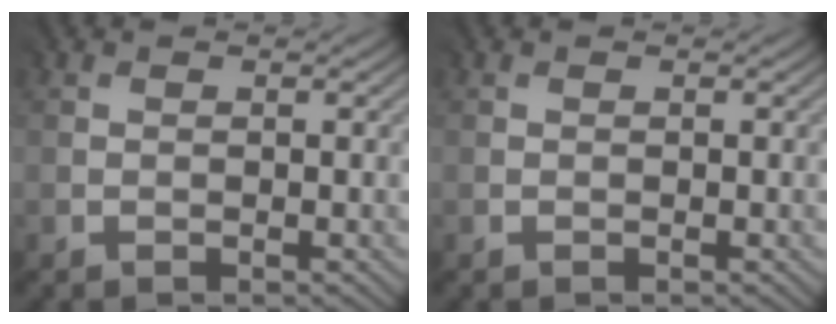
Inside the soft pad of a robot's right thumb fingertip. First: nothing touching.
{"total": 0.0}